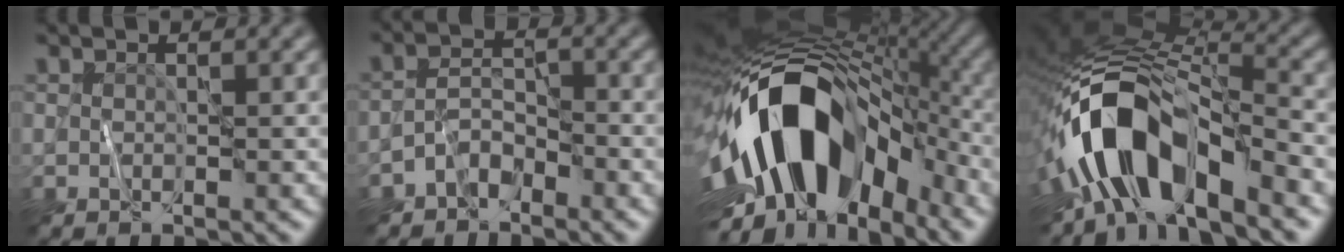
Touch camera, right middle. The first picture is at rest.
{"total": 2.6, "force": [-2.0, 1.3, 1.0], "torque": [-0.013, 0.007, -0.046]}
{"total": 16.6, "force": [-3.3, 9.4, 13.2], "torque": [-0.227, 0.012, -0.067]}
{"total": 11.0, "force": [-5.4, 4.7, 8.4], "torque": [-0.145, 0.009, -0.104]}